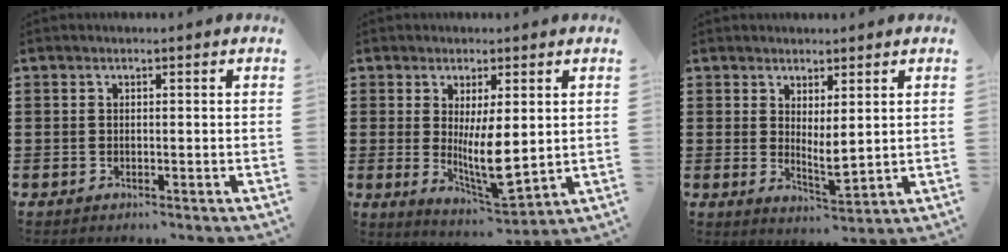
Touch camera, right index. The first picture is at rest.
{"total": 7.6, "force": [-0.1, 2.3, 7.3], "torque": [-0.136, -0.017, -0.001]}
{"total": 3.2, "force": [1.2, 0.8, 2.9], "torque": [-0.048, -0.007, 0.023]}